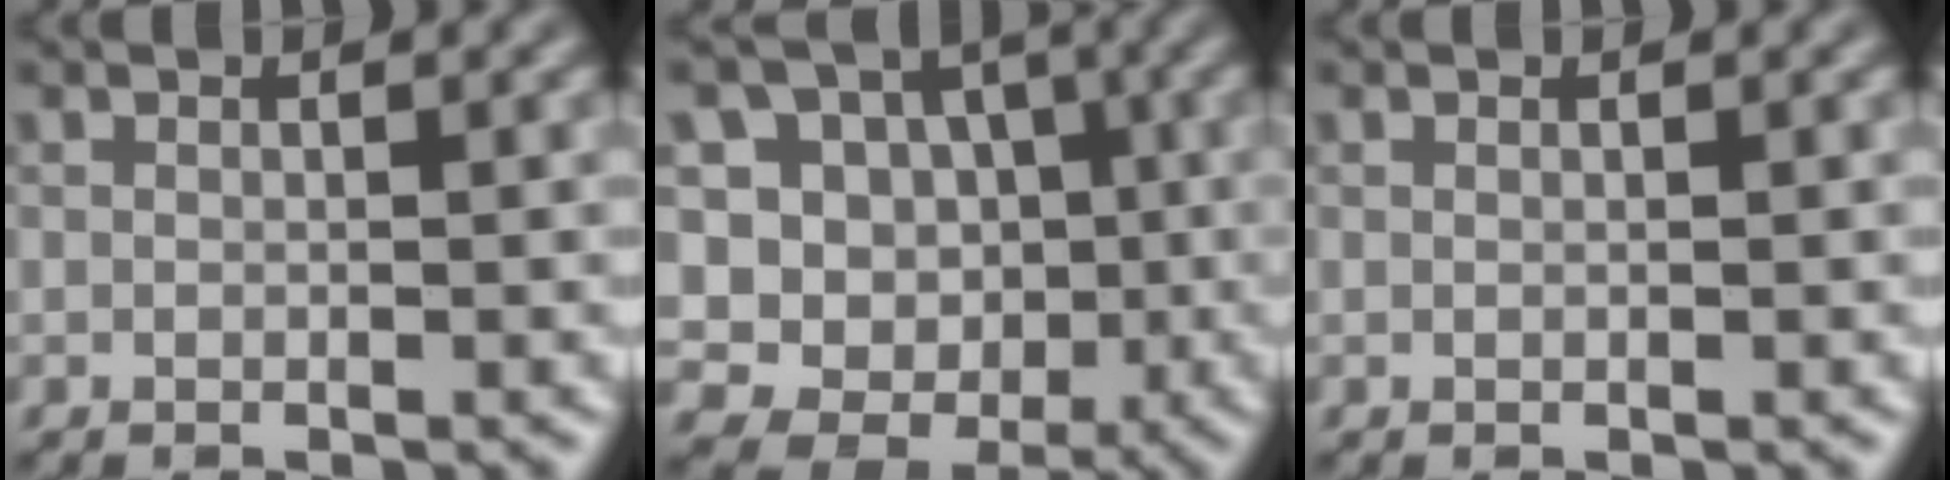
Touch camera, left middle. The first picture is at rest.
{"total": 13.0, "force": [0.4, 12.4, 4.1], "torque": [-0.113, 0.044, -0.006]}
{"total": 0.0}